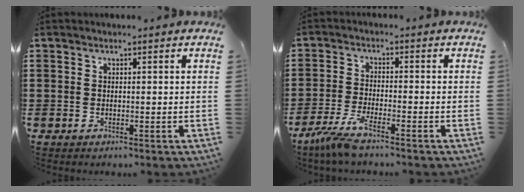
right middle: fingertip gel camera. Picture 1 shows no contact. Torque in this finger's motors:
{"motor_torque": [1.24, 0.26, 0.12, 0.13]}